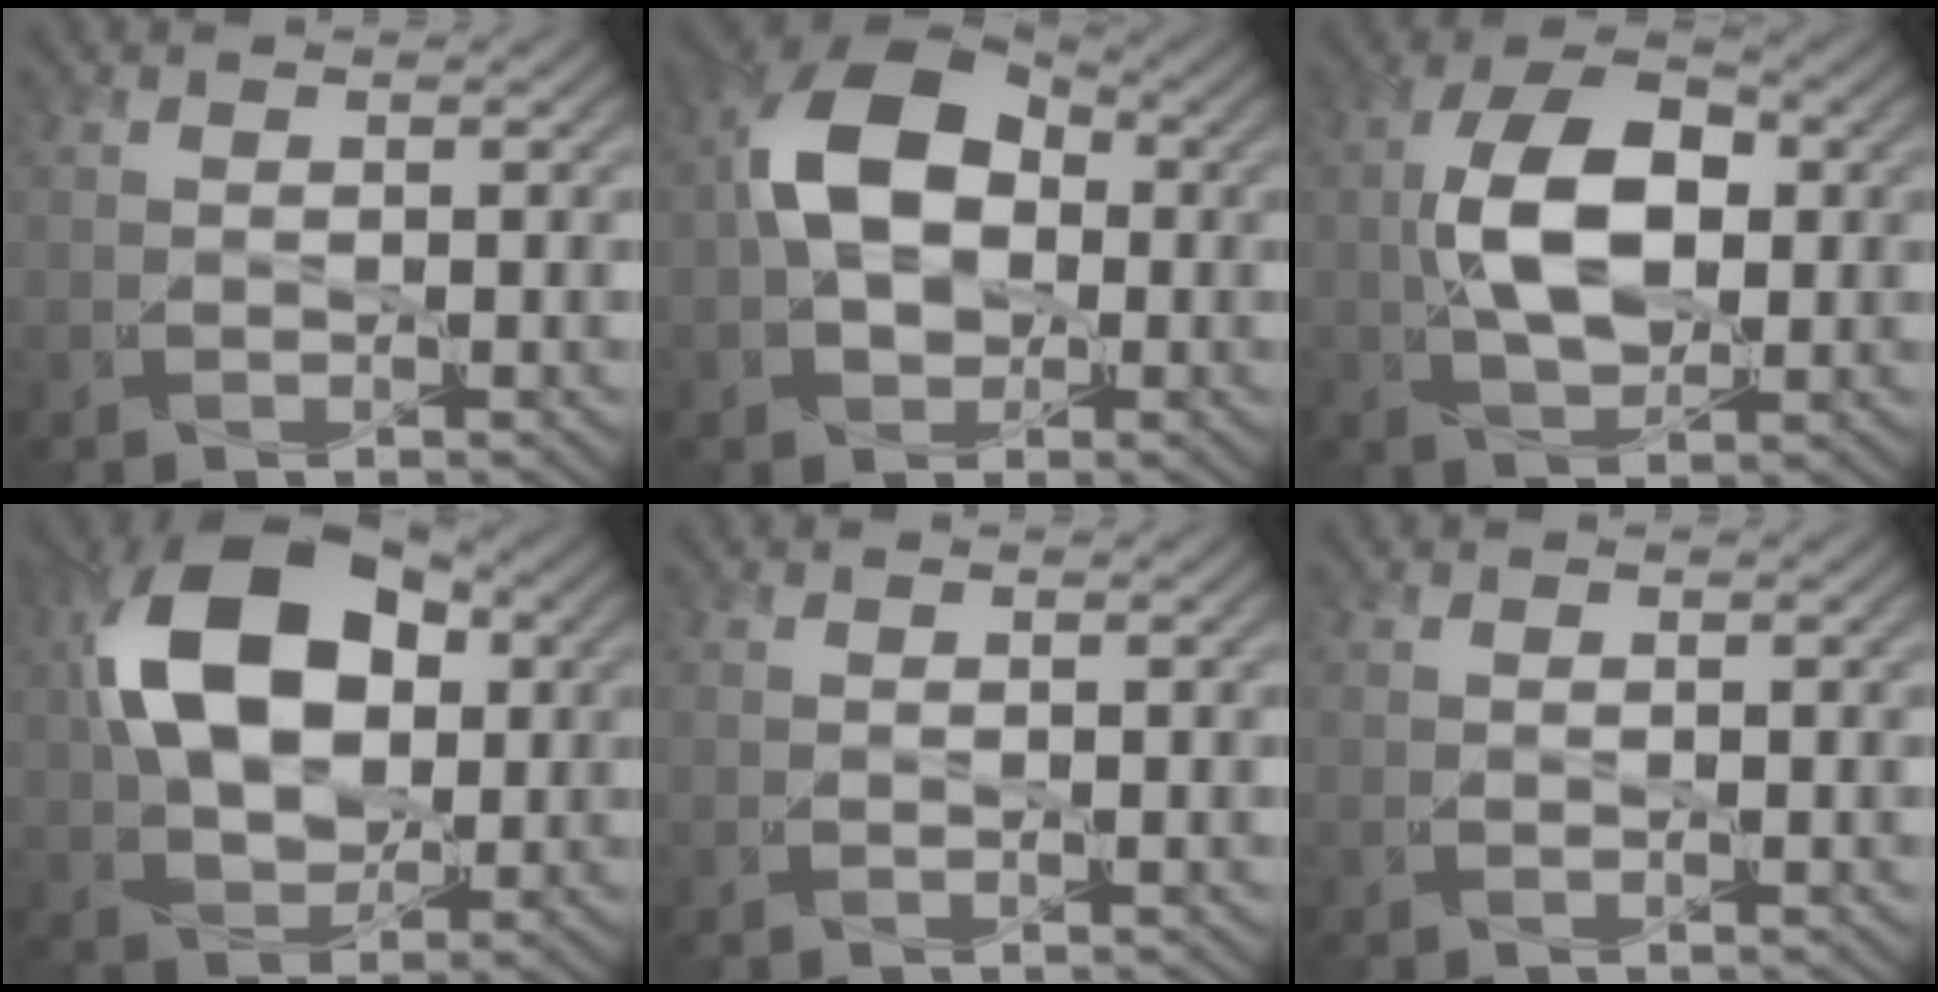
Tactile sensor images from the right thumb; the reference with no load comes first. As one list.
[{"total": 11.5, "force": [0.6, 8.1, 8.2], "torque": [-0.161, 0.017, -0.001]}, {"total": 9.6, "force": [0.3, 5.5, 7.8], "torque": [-0.155, 0.012, -0.003]}, {"total": 15.2, "force": [3.0, 9.9, 11.1], "torque": [-0.225, 0.026, 0.043]}, {"total": 0.0}, {"total": 0.0}]